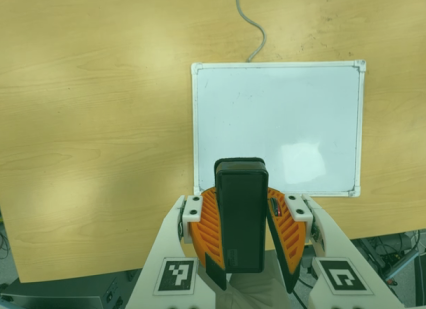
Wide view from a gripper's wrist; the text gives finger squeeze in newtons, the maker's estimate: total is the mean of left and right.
{"total": 10.7, "left": 9.8, "right": 11.6}